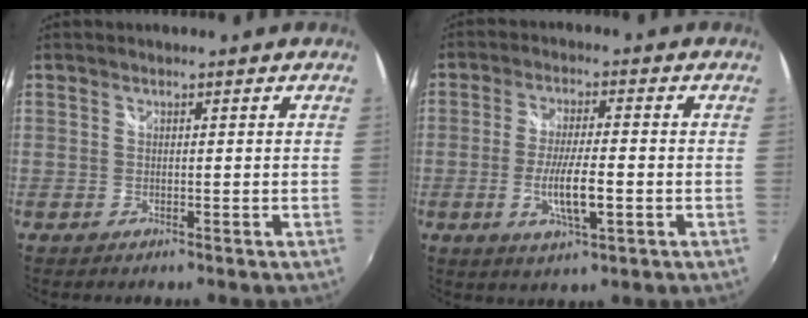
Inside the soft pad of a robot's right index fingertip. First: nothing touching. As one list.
[{"total": 7.9, "force": [-2.1, 1.4, 7.4], "torque": [-0.142, -0.009, -0.036]}]